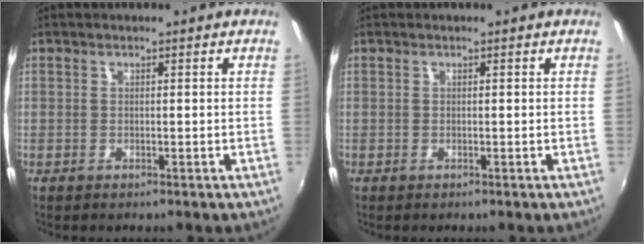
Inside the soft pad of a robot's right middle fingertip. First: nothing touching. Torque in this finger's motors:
{"motor_torque": [0.00, 0.00, 0.00, 0.00]}